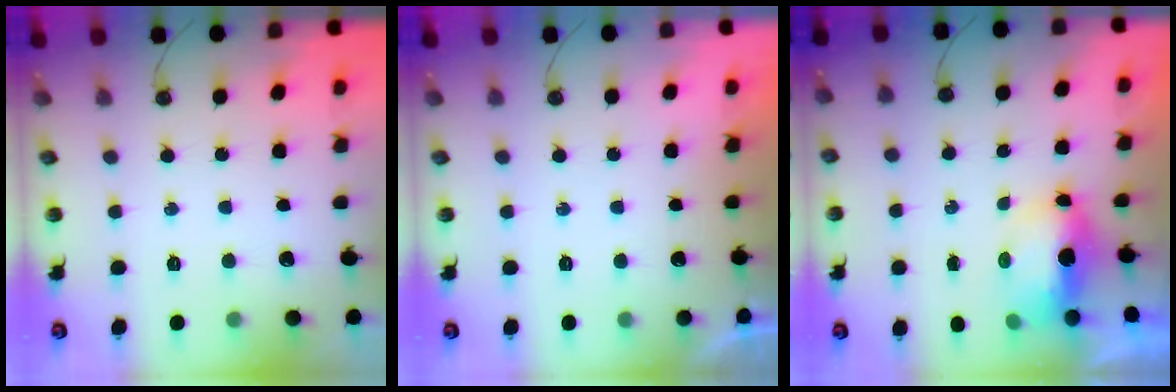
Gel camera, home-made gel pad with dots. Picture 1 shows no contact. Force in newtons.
{"total": 0.0}
{"total": 5.9, "press": 5.8, "slide": 0.5}